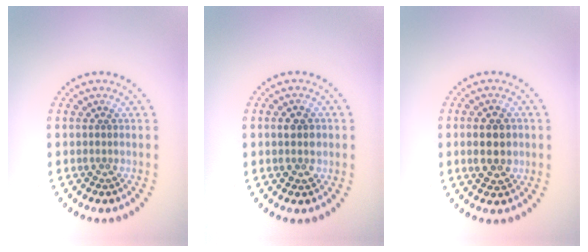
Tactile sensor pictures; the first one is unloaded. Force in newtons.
{"total": 2.7, "press": 2.7, "slide": 0.2}
{"total": 4.4, "press": 4.4, "slide": 0.2}